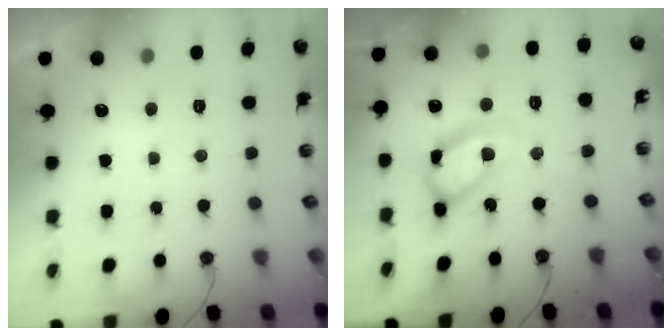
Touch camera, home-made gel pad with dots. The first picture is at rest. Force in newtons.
{"total": 15.9, "press": 15.9, "slide": 1.1}